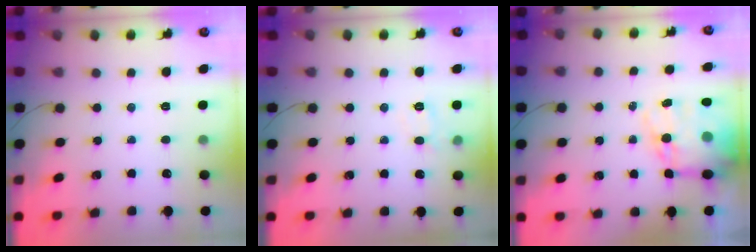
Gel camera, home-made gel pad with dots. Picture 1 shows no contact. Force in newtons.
{"total": 7.0, "press": 6.8, "slide": 1.8}
{"total": 15.5, "press": 15.1, "slide": 3.6}